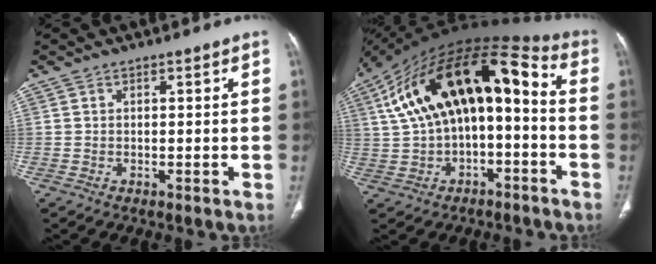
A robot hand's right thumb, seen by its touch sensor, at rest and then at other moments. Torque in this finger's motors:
{"motor_torque": [-0.48, 2.20, 0.91, 0.40, 0.46]}